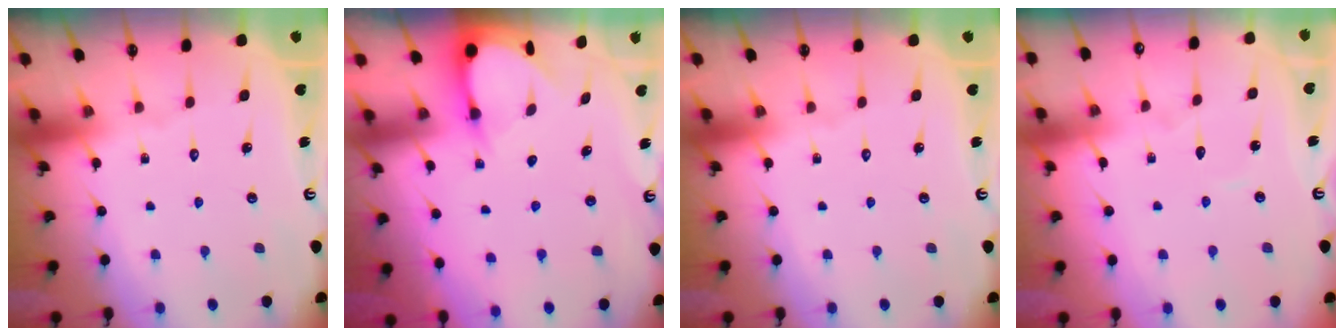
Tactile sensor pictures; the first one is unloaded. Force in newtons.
{"total": 3.5, "press": 3.5, "slide": 0.4}
{"total": 0.0}
{"total": 3.9, "press": 3.8, "slide": 0.4}